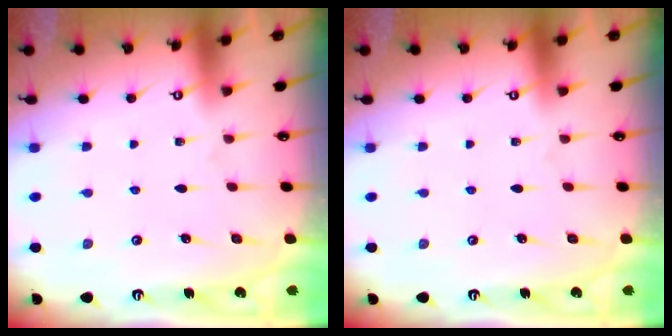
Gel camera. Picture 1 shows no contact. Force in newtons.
{"total": 0.0}